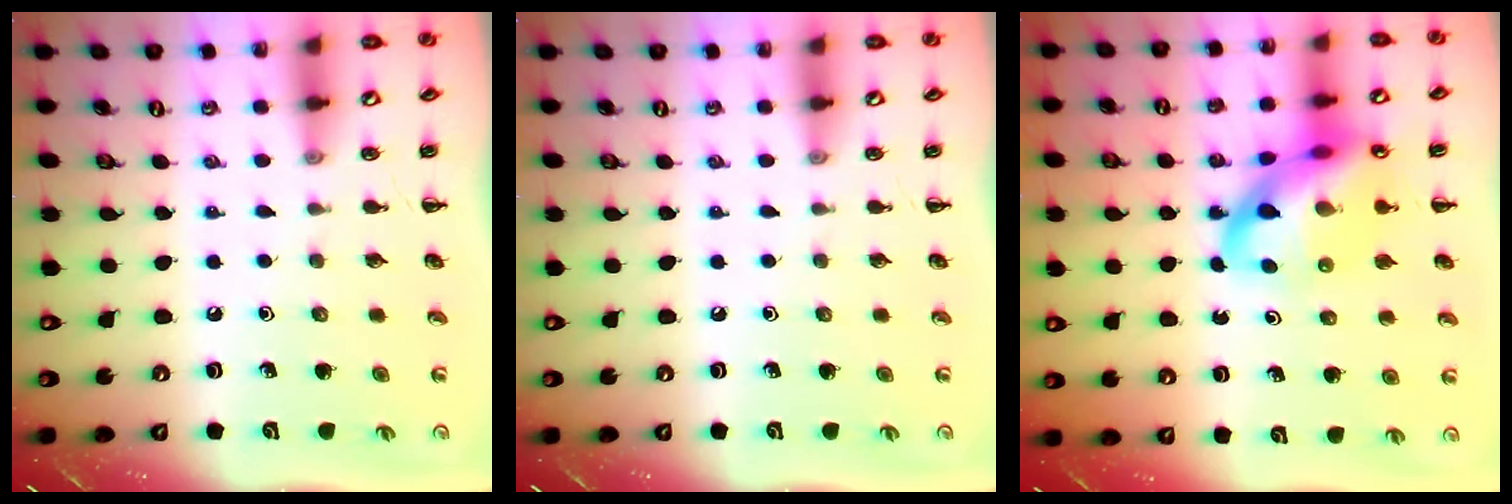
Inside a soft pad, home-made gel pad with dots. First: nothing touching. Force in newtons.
{"total": 0.0}
{"total": 18.6, "press": 18.4, "slide": 2.8}